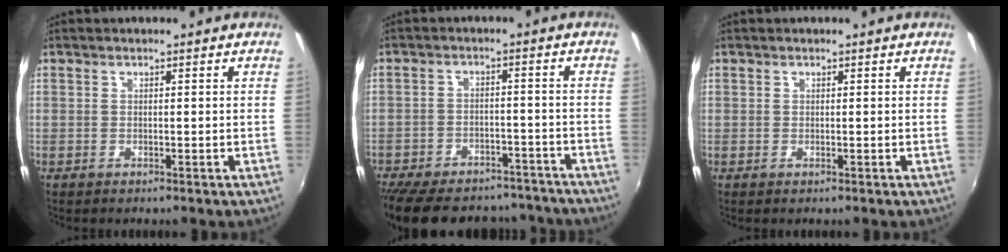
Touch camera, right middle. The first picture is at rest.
{"total": 21.9, "force": [-18.4, 8.8, 8.0], "torque": [-0.183, 0.016, -0.241]}
{"total": 0.0}